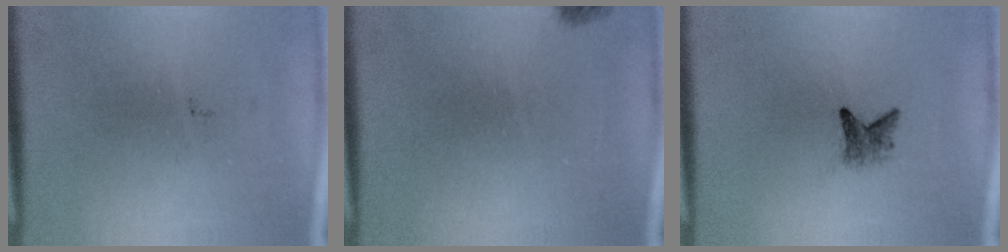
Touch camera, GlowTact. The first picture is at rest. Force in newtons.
{"total": 1.0}
{"total": 2.0}